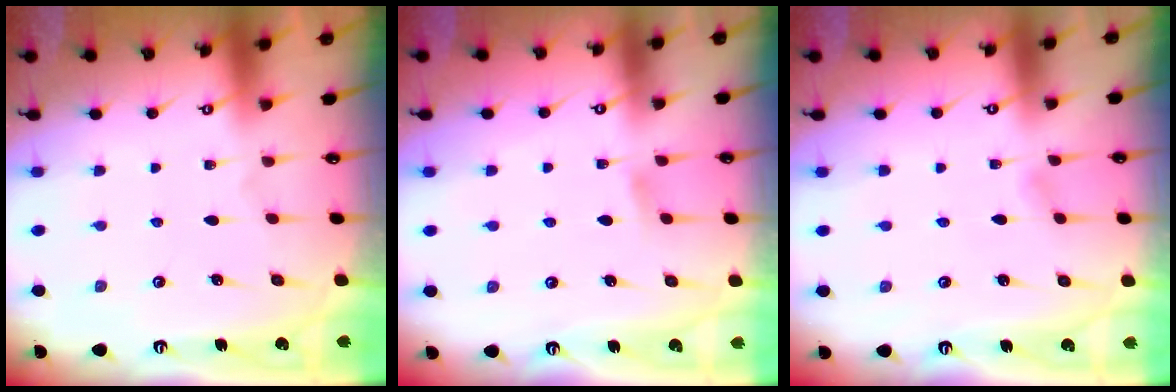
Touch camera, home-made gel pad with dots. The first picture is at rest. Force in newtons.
{"total": 3.7, "press": 3.6, "slide": 0.5}
{"total": 2.8, "press": 2.8, "slide": 0.3}